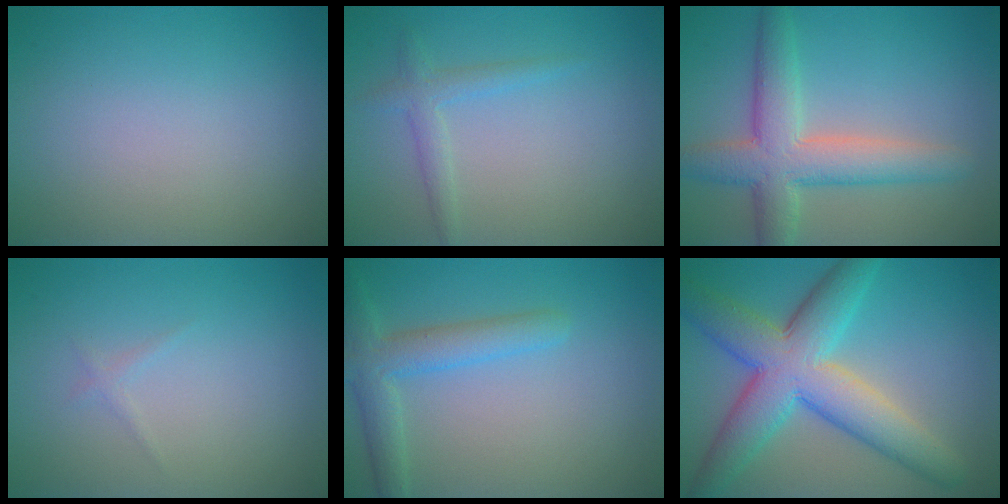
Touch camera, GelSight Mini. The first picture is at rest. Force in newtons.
{"total": 1.8, "press": 1.8, "slide": 0.0}
{"total": 6.1, "press": 6.1, "slide": 0.4}
{"total": 0.6, "press": 0.6, "slide": 0.0}
{"total": 3.8, "press": 3.8, "slide": 0.2}
{"total": 9.2, "press": 9.2, "slide": 0.1}